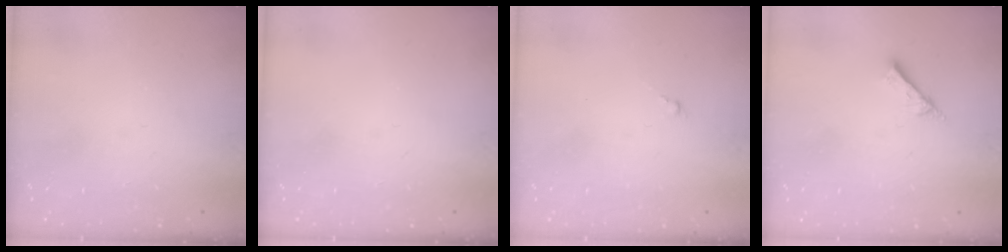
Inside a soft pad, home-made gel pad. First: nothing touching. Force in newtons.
{"total": 0.0}
{"total": 0.5, "press": 0.4, "slide": 0.4}
{"total": 3.3, "press": 3.3, "slide": 0.0}